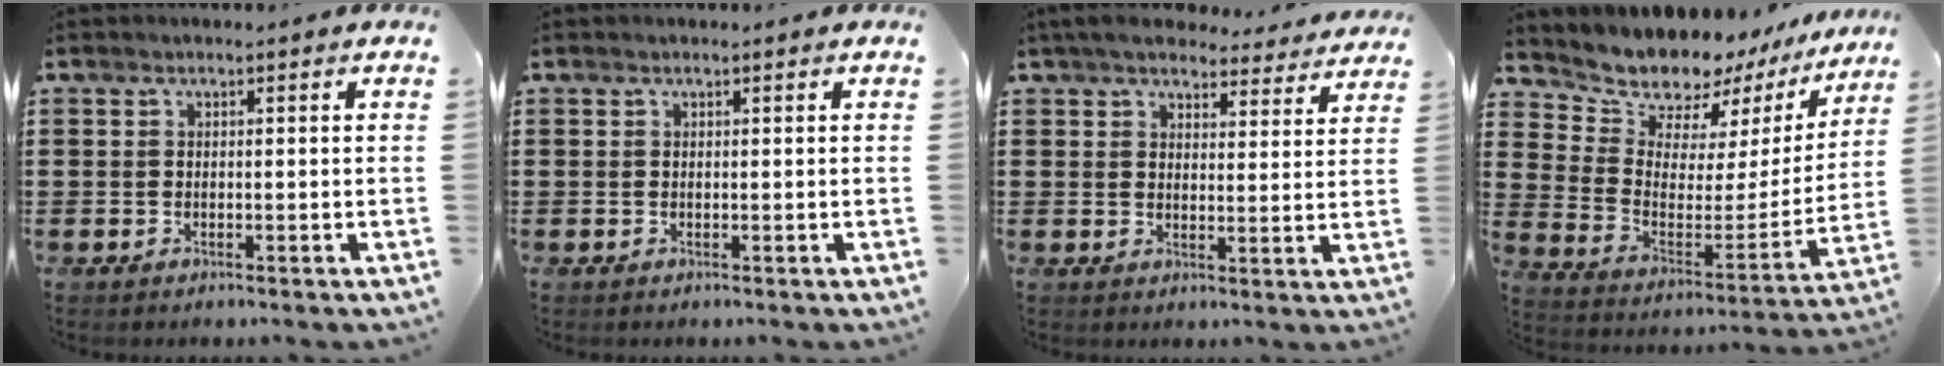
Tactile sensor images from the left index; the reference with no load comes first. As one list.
[{"total": 0.0}, {"total": 5.5, "force": [5.2, 1.2, 1.3], "torque": [-0.046, -0.019, 0.095]}, {"total": 9.3, "force": [8.9, 2.4, 1.0], "torque": [-0.062, -0.083, 0.156]}]